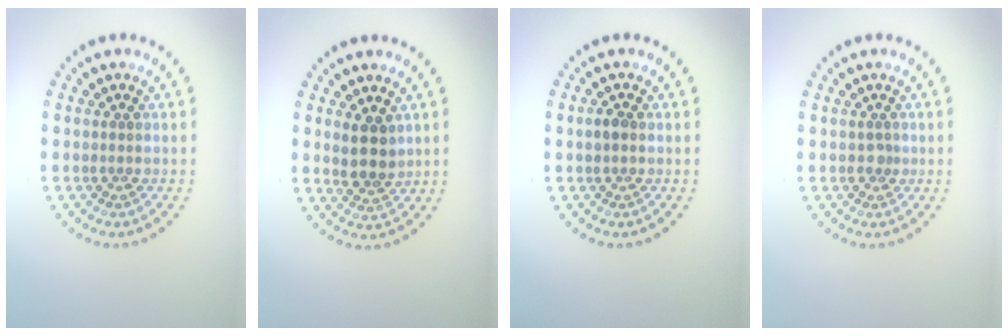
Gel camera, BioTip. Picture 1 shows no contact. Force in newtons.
{"total": 2.9, "press": 2.6, "slide": 1.3}
{"total": 1.2, "press": 1.1, "slide": 0.3}
{"total": 0.7, "press": 0.5, "slide": 0.4}